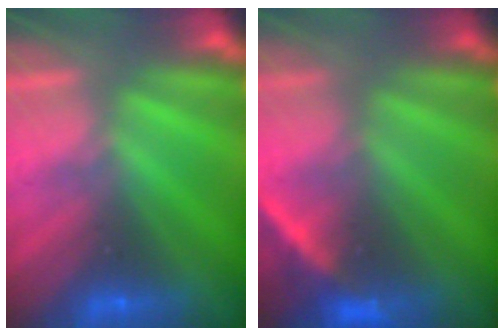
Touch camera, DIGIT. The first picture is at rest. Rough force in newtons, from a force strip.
{"total": 2.2}